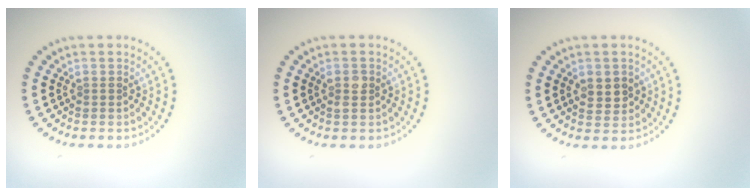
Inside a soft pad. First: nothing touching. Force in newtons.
{"total": 1.2, "press": 1.2, "slide": 0.2}
{"total": 2.1, "press": 2.0, "slide": 0.5}